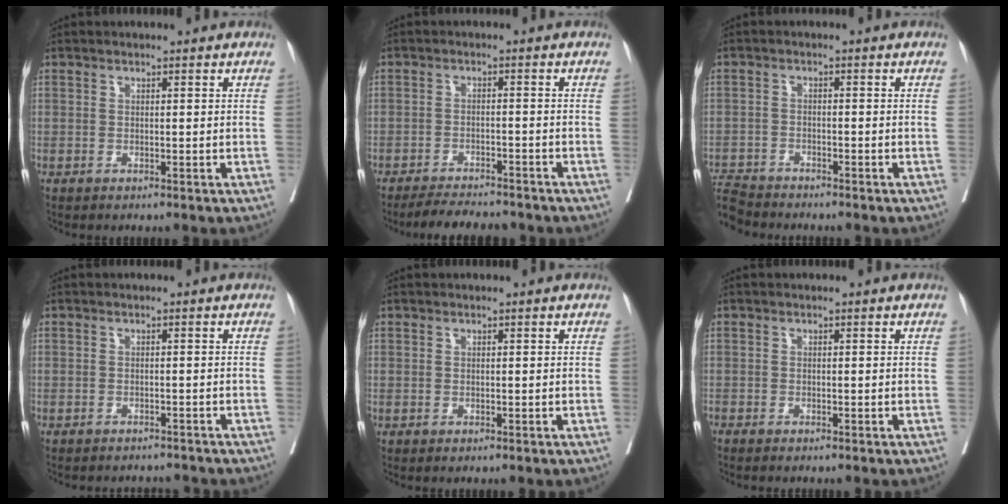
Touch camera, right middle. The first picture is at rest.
{"total": 7.3, "force": [-6.8, 1.1, 2.4], "torque": [-0.035, -0.011, -0.104]}
{"total": 5.4, "force": [-5.4, 0.4, 0.1], "torque": [-0.004, -0.010, -0.104]}
{"total": 4.6, "force": [-4.5, 0.8, 0.3], "torque": [-0.001, -0.005, -0.056]}
{"total": 0.0}
{"total": 1.1, "force": [-1.1, 0.0, 0.4], "torque": [-0.009, -0.003, -0.019]}